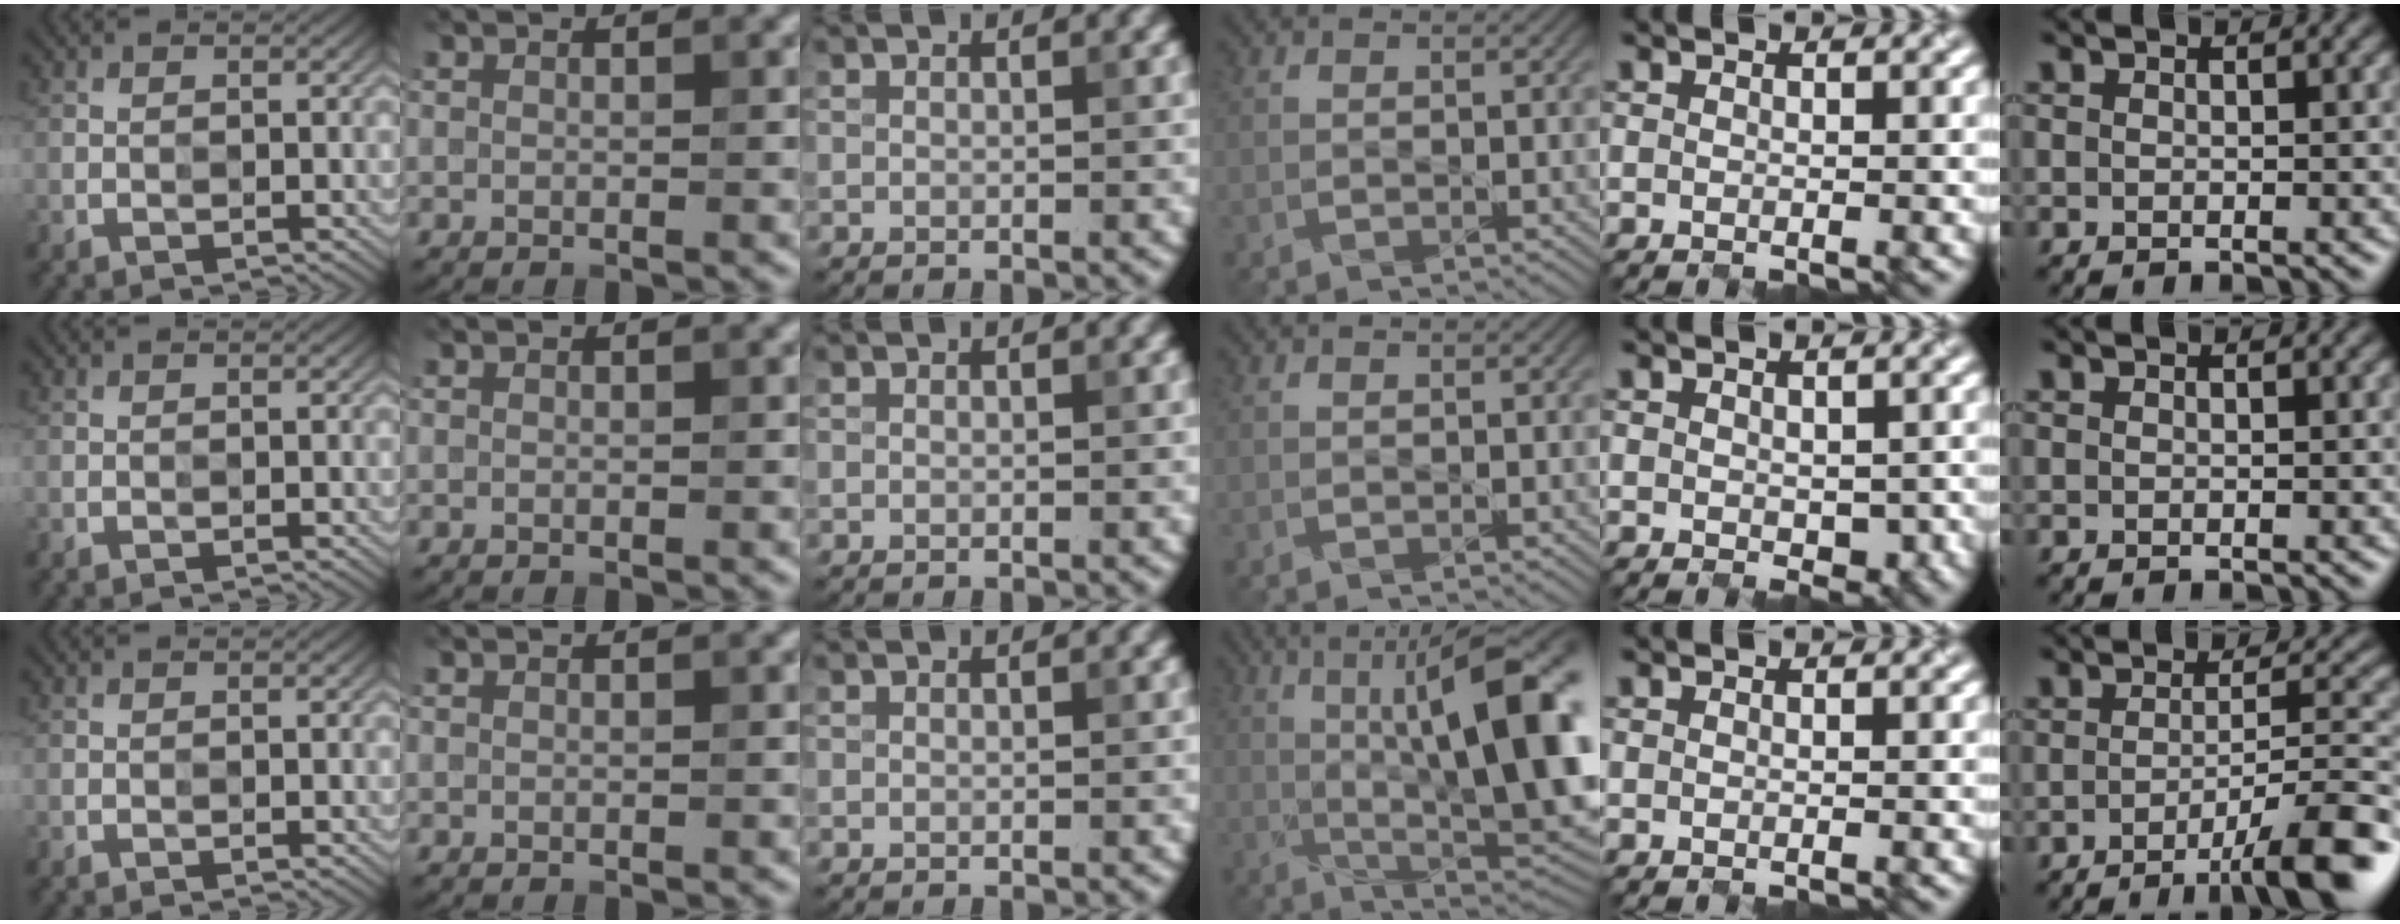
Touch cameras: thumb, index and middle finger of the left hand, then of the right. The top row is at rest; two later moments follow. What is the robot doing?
{"motion": "open", "object": "pencil case"}